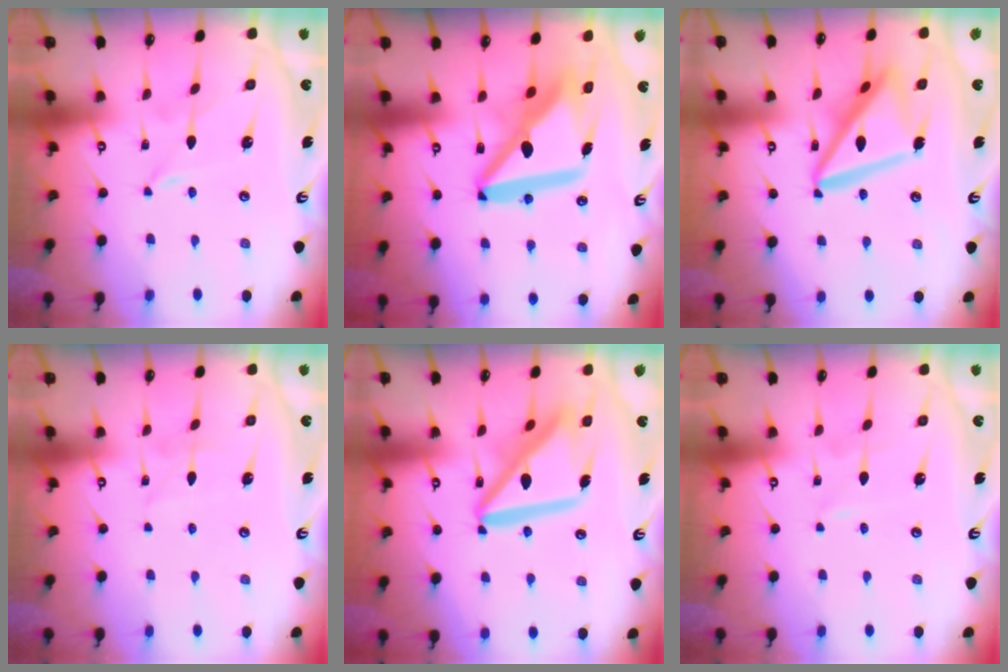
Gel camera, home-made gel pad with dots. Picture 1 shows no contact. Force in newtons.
{"total": 16.1, "press": 16.0, "slide": 1.4}
{"total": 15.8, "press": 15.7, "slide": 1.9}
{"total": 2.9, "press": 2.9, "slide": 0.4}
{"total": 14.9, "press": 14.8, "slide": 1.8}
{"total": 0.8, "press": 0.8, "slide": 0.1}